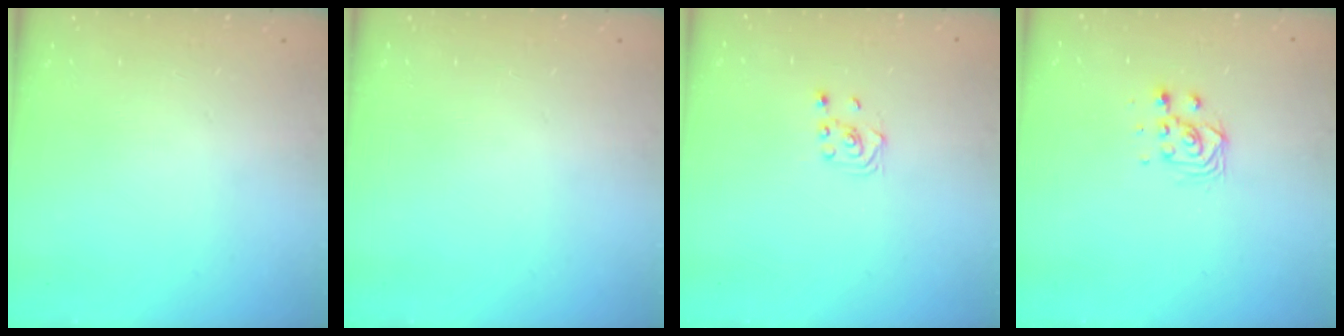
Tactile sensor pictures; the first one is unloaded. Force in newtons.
{"total": 0.0}
{"total": 2.0, "press": 1.8, "slide": 0.8}
{"total": 6.5, "press": 6.5, "slide": 0.1}